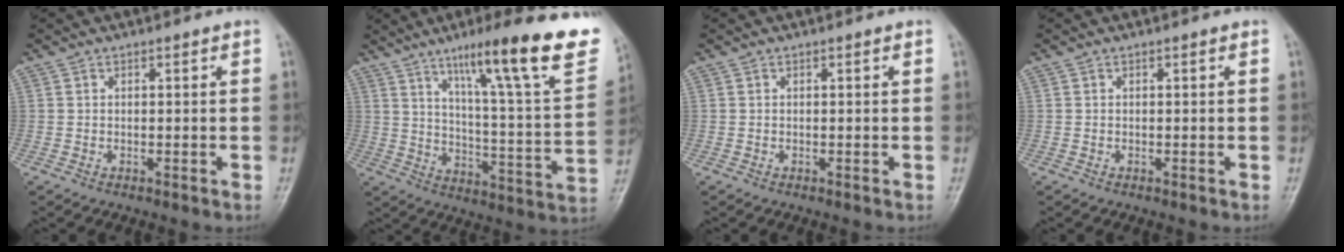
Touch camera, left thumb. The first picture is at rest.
{"total": 25.4, "force": [15.1, 3.8, 20.0], "torque": [-0.271, -0.053, 0.223]}
{"total": 0.0}
{"total": 0.0}